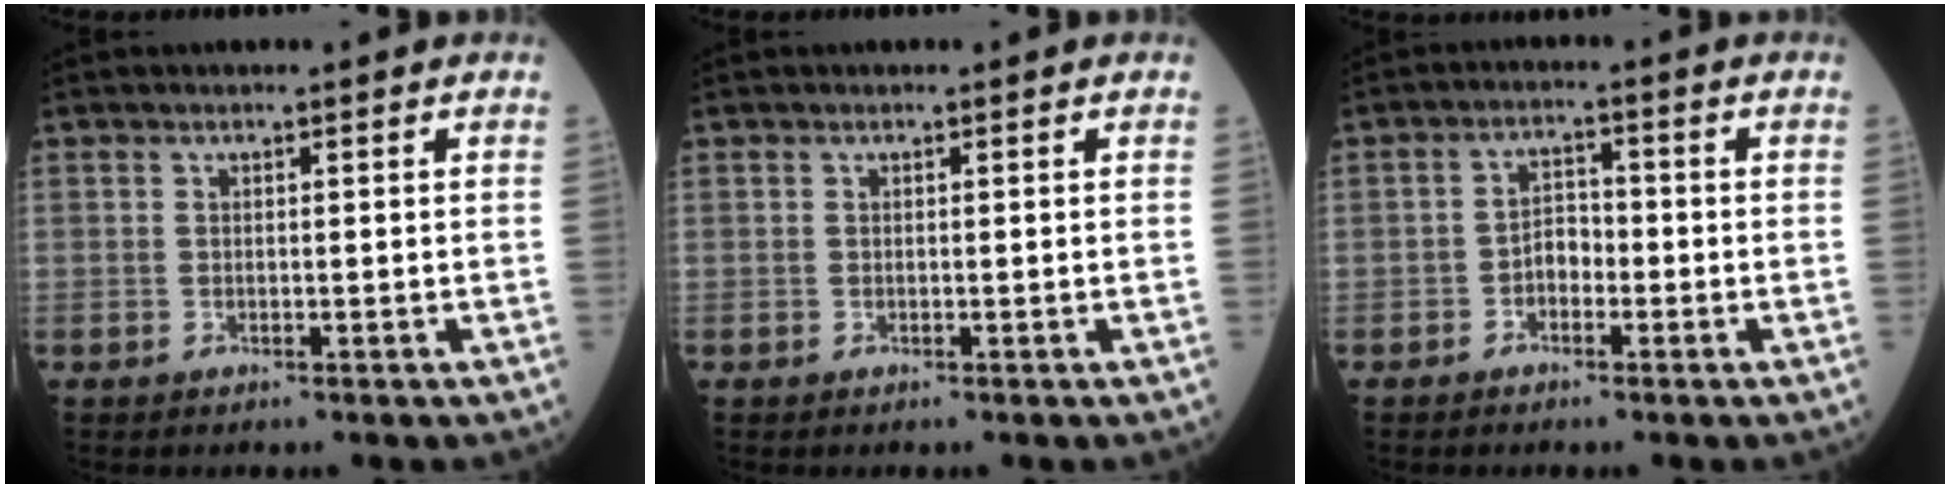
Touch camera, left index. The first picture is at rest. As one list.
[{"total": 0.0}, {"total": 3.1, "force": [-1.3, 1.9, 2.1], "torque": [-0.033, 0.009, -0.031]}]